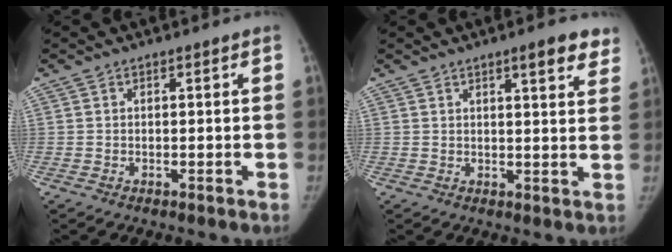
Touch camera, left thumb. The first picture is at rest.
{"total": 5.9, "force": [3.9, 1.4, 4.2], "torque": [-0.036, -0.018, 0.046]}